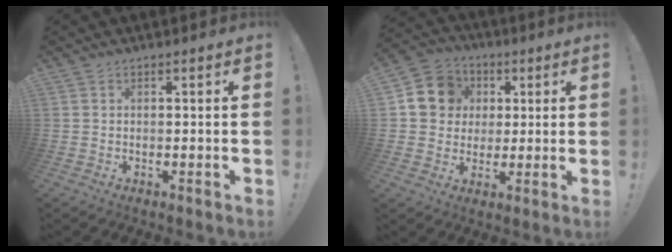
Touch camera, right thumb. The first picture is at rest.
{"total": 11.6, "force": [2.6, 10.7, 3.8], "torque": [-0.046, 0.004, 0.057]}